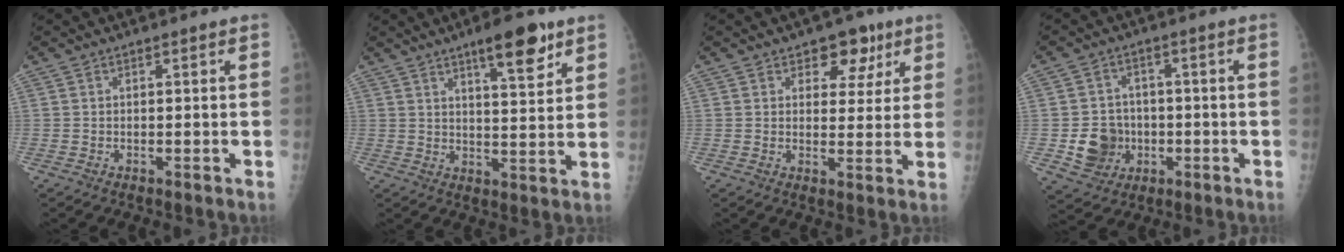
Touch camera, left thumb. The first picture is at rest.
{"total": 9.3, "force": [5.8, 2.5, 6.9], "torque": [-0.080, -0.033, 0.086]}
{"total": 7.0, "force": [3.8, 4.8, 3.5], "torque": [-0.005, -0.013, 0.047]}
{"total": 8.3, "force": [-1.8, 7.5, 3.1], "torque": [-0.022, 0.008, -0.025]}